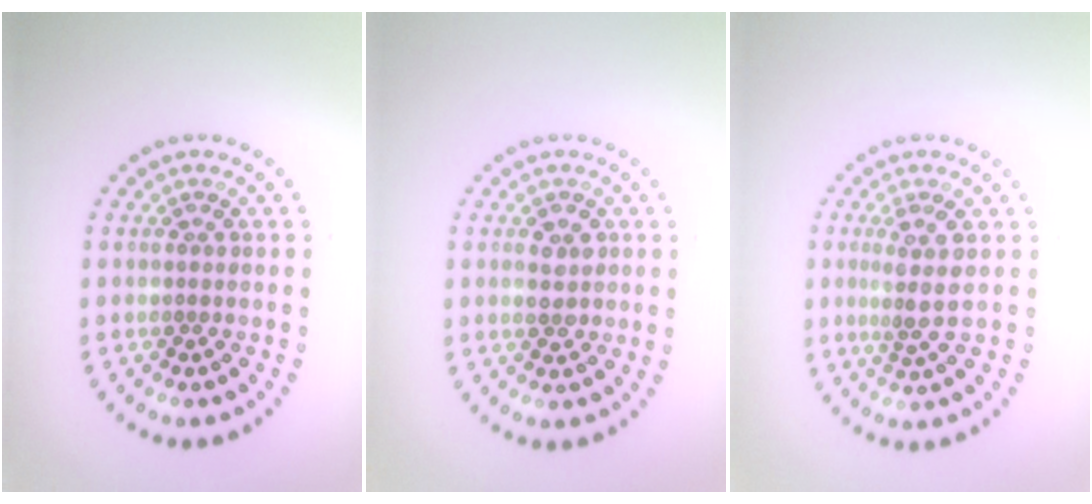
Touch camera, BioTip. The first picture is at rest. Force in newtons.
{"total": 2.0, "press": 1.9, "slide": 0.3}
{"total": 2.6, "press": 2.0, "slide": 1.7}